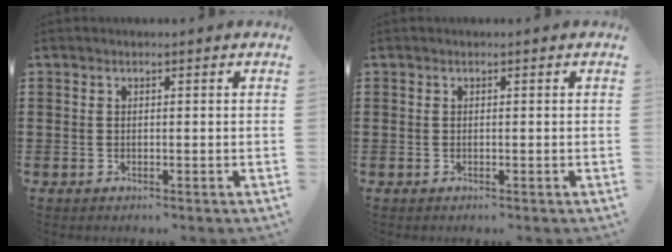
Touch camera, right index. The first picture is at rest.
{"total": 0.0}